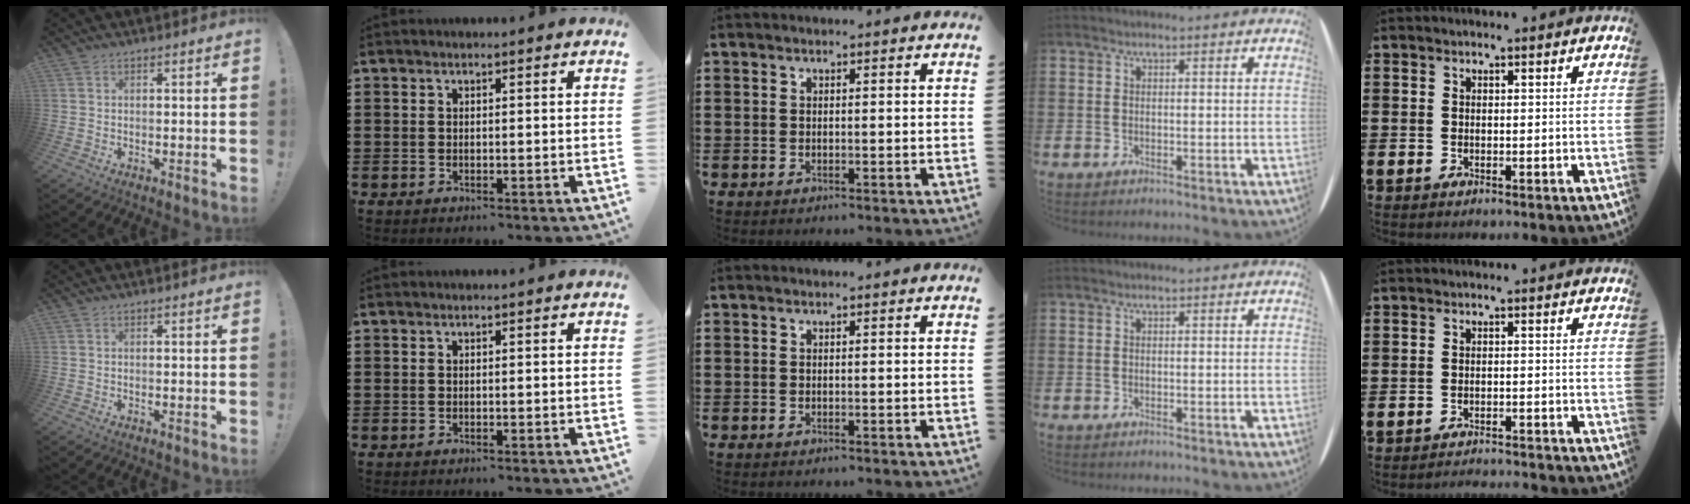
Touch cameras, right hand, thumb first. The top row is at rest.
{"little": {"total": 1.5, "force": [-1.5, -0.2, -0.1], "torque": [-0.001, 0.004, -0.031]}}